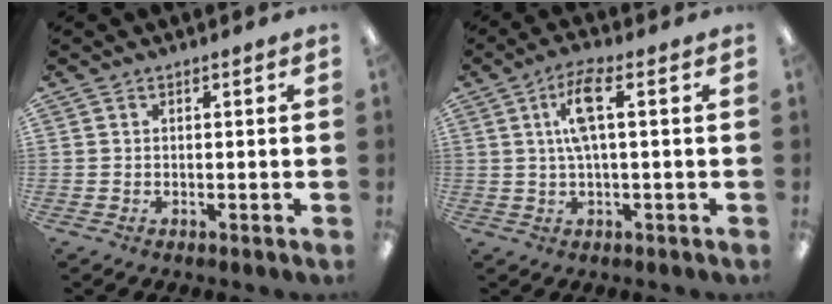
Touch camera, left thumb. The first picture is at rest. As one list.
[{"total": 8.1, "force": [2.0, 2.4, 7.5], "torque": [-0.137, 0.006, 0.031]}]